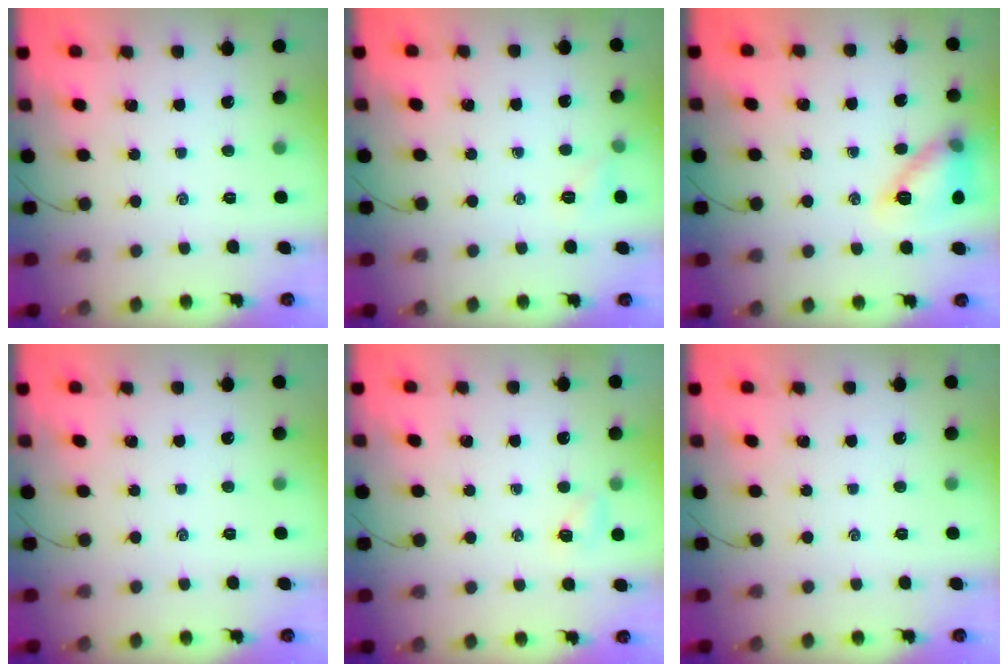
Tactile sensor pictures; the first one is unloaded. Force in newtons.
{"total": 4.6, "press": 4.3, "slide": 1.4}
{"total": 12.0, "press": 12.0, "slide": 0.5}
{"total": 0.0}
{"total": 4.3, "press": 4.1, "slide": 1.3}
{"total": 0.0}